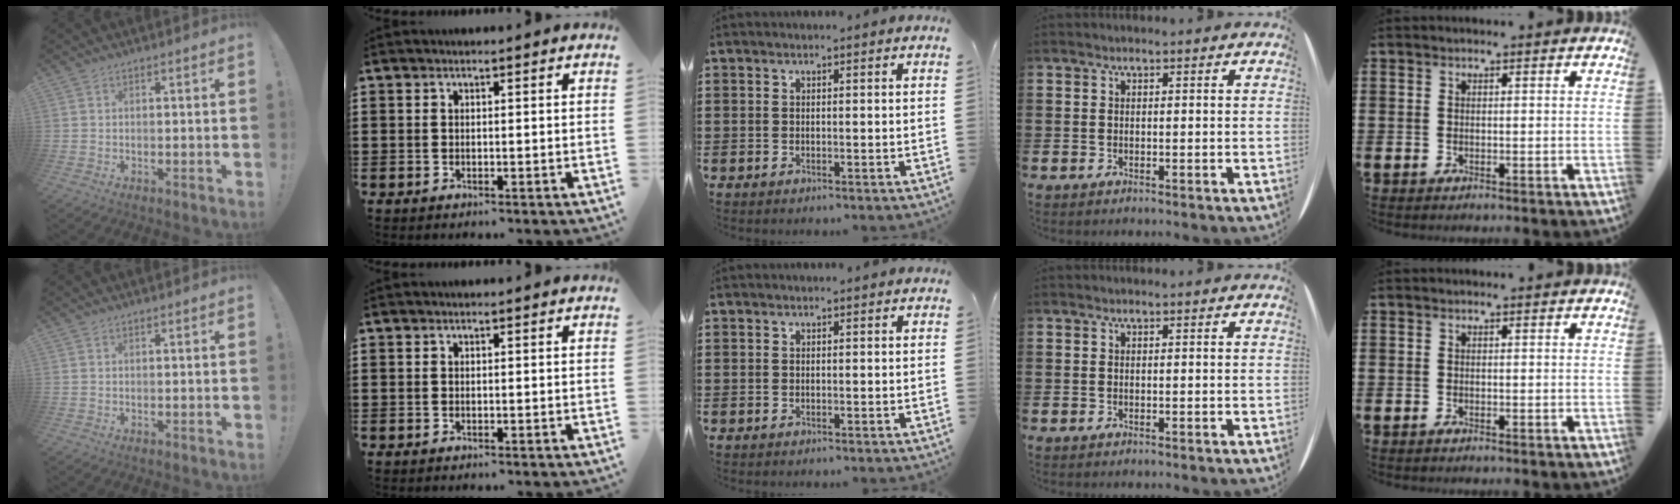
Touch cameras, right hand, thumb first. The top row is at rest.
{}